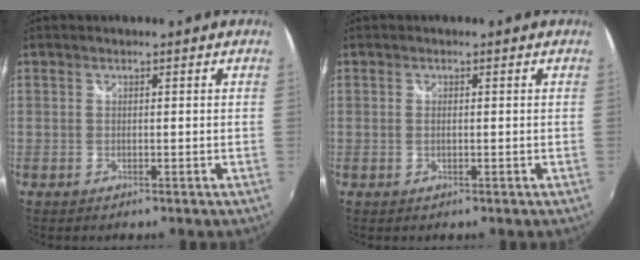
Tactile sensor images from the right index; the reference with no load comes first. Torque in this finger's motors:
{"motor_torque": [-0.14, 0.17, -0.10, -0.01]}